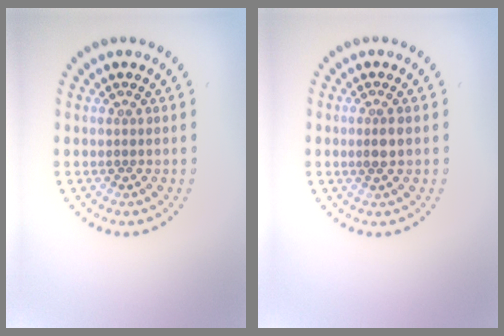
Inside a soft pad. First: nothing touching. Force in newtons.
{"total": 1.4, "press": 1.3, "slide": 0.6}